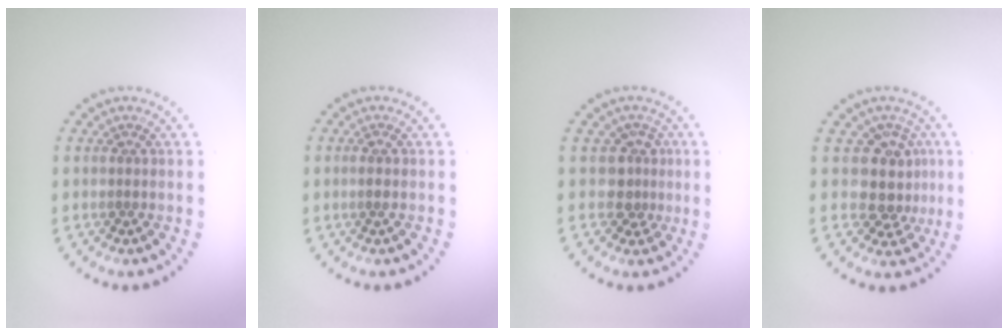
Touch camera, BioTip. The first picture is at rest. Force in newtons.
{"total": 0.7, "press": 0.3, "slide": 0.6}
{"total": 2.4, "press": 1.8, "slide": 1.6}
{"total": 3.5, "press": 2.9, "slide": 2.1}